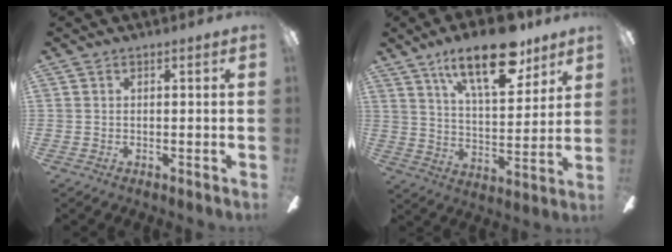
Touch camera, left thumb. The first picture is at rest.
{"total": 19.3, "force": [12.7, 7.4, 12.5], "torque": [-0.201, -0.060, 0.207]}